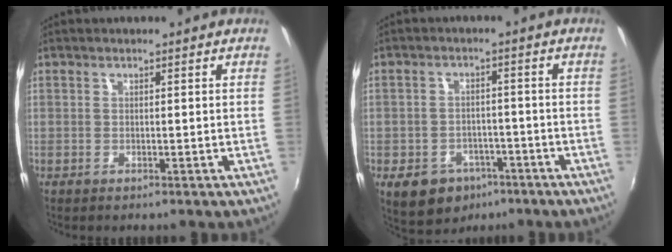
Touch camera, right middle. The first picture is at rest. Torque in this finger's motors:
{"motor_torque": [0.68, -0.65, 0.18, 0.02]}